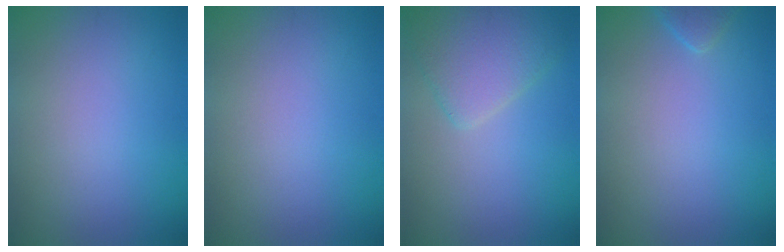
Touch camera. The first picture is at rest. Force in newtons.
{"total": 0.0}
{"total": 4.3, "press": 4.3, "slide": 0.2}
{"total": 1.6, "press": 1.6, "slide": 0.1}